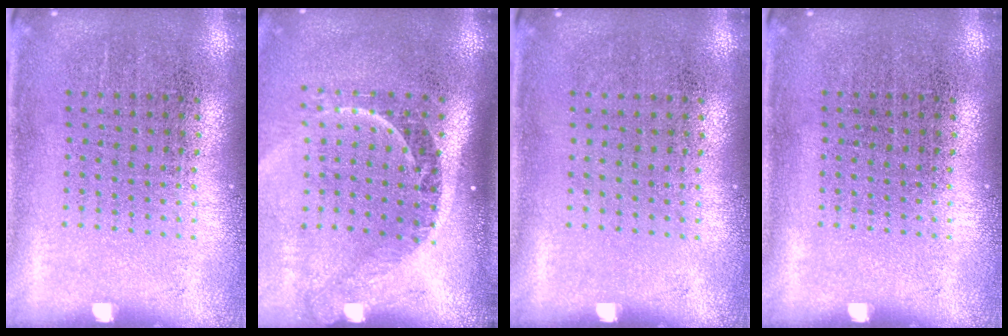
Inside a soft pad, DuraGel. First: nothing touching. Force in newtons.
{"total": 2.3, "press": 1.6, "slide": 1.6}
{"total": 0.0}
{"total": 0.0}